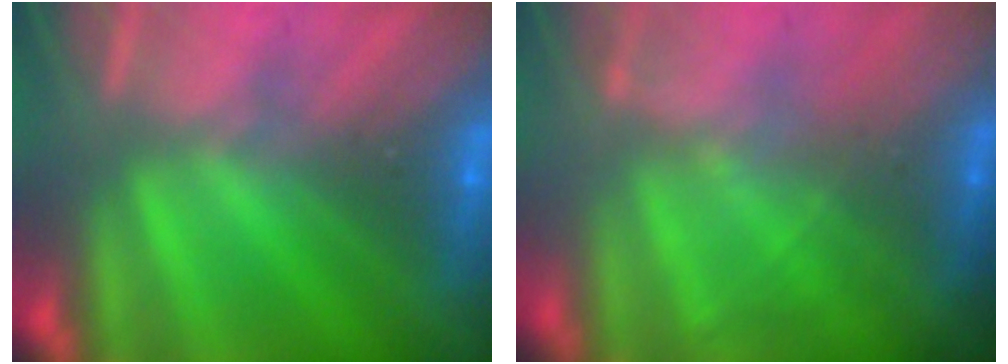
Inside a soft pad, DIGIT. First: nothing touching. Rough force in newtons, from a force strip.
{"total": 1.9}